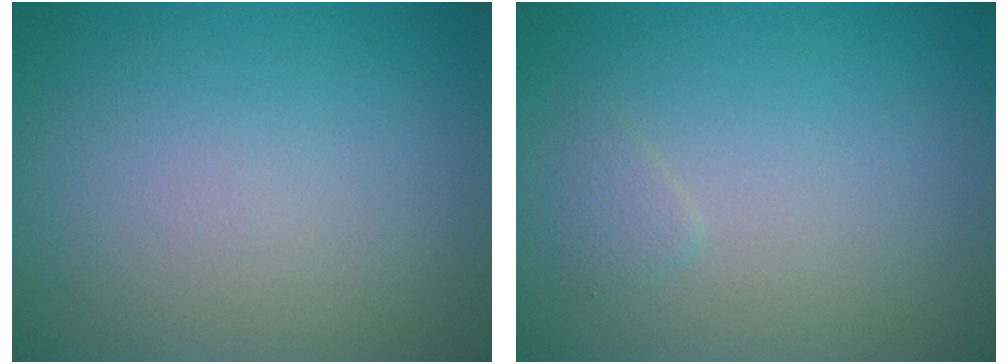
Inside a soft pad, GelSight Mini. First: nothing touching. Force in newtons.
{"total": 0.8, "press": 0.8, "slide": 0.1}